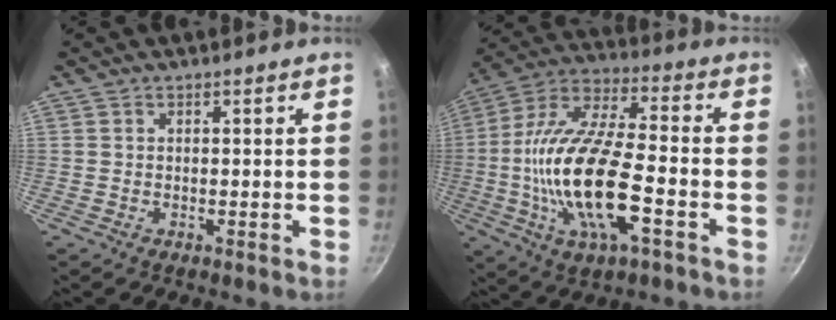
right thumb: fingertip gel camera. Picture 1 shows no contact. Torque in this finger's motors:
{"motor_torque": [2.79, 2.03, 2.00, -0.77, 0.69]}